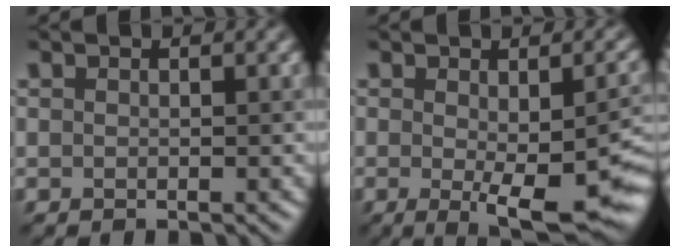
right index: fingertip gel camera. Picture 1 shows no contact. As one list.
[{"total": 8.6, "force": [-1.7, 2.8, 8.0], "torque": [-0.114, -0.027, -0.010]}]